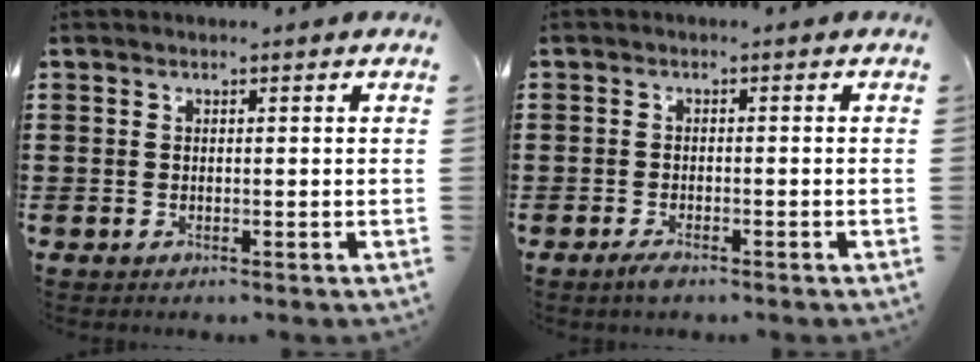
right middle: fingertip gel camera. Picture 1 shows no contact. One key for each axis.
{"total": 2.5, "fx": -2.0, "fy": 0.6, "fz": 1.3, "tx": -0.039, "ty": -0.003, "tz": -0.041}